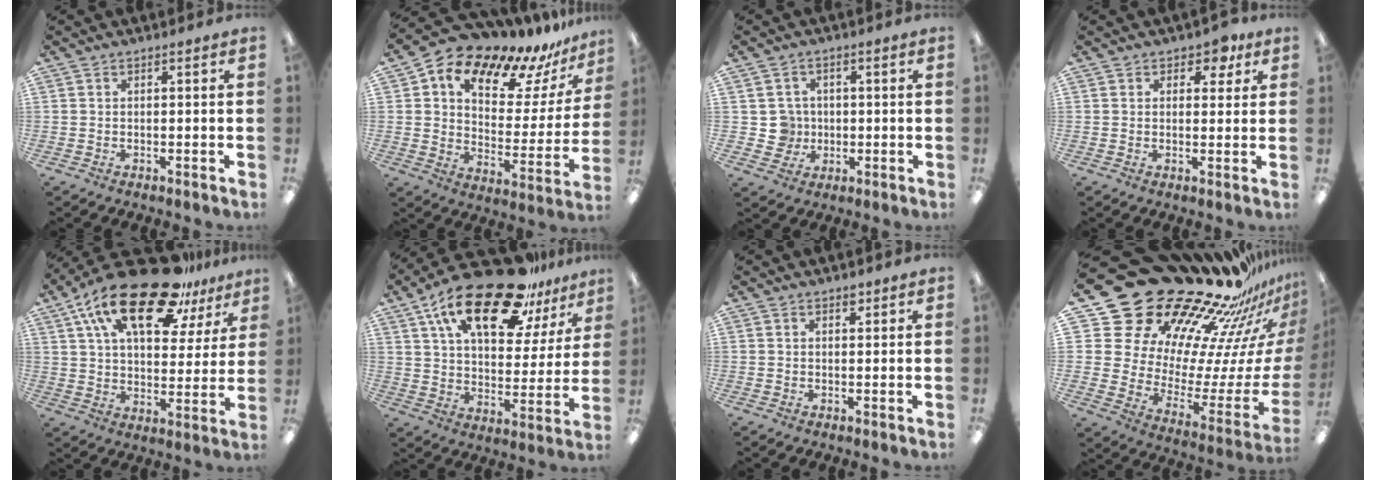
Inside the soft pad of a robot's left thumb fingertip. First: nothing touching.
{"total": 15.9, "force": [11.9, 6.9, 7.8], "torque": [-0.141, -0.084, 0.201]}
{"total": 5.5, "force": [0.1, 5.5, 0.6], "torque": [-0.011, 0.006, 0.006]}
{"total": 4.0, "force": [2.4, 2.8, 1.6], "torque": [-0.006, -0.007, 0.038]}
{"total": 22.9, "force": [14.8, 9.0, 15.0], "torque": [-0.263, -0.079, 0.250]}
{"total": 23.9, "force": [15.8, 9.4, 15.2], "torque": [-0.256, -0.088, 0.270]}
{"total": 1.5, "force": [1.1, 0.7, 0.7], "torque": [0.002, -0.006, 0.017]}
{"total": 33.2, "force": [26.6, 14.5, 13.6], "torque": [-0.149, -0.269, 0.512]}